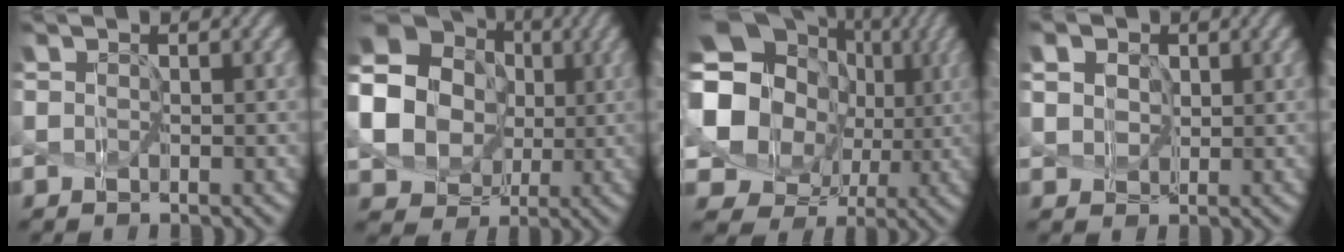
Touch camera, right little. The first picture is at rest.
{"total": 18.2, "force": [2.2, 16.6, 7.0], "torque": [-0.205, 0.021, 0.017]}
{"total": 12.1, "force": [1.0, 10.1, 6.6], "torque": [-0.138, -0.016, 0.020]}
{"total": 7.0, "force": [3.2, 5.0, 3.6], "torque": [-0.076, 0.024, 0.039]}